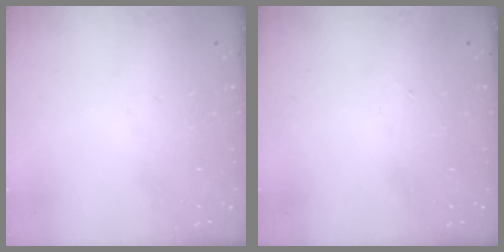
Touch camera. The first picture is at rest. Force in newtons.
{"total": 1.3, "press": 1.3, "slide": 0.2}